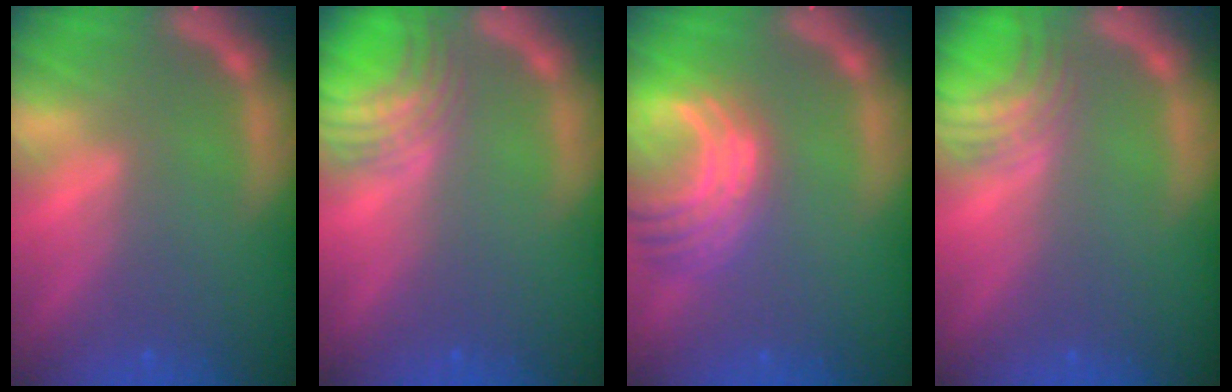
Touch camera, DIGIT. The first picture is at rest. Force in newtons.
{"total": 5.5}
{"total": 8.1}
{"total": 4.5}